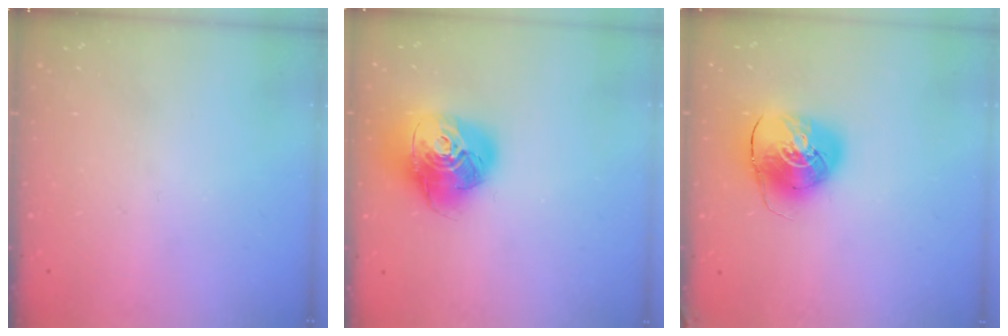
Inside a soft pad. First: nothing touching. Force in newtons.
{"total": 17.1, "press": 17.0, "slide": 2.2}
{"total": 10.4, "press": 10.3, "slide": 1.8}